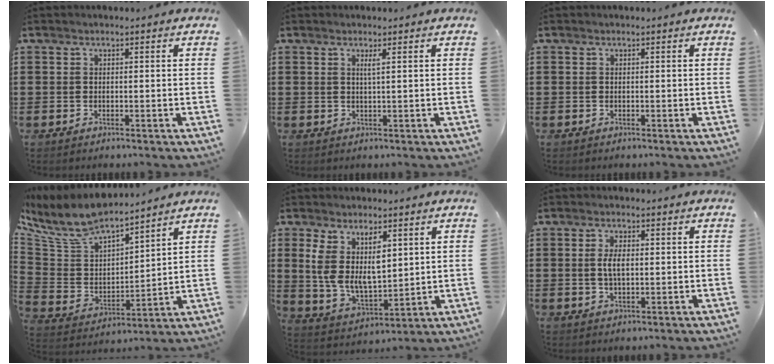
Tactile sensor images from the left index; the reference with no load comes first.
{"total": 1.4, "force": [0.6, -0.1, 1.2], "torque": [-0.025, -0.002, 0.010]}
{"total": 0.0}
{"total": 9.5, "force": [8.4, 2.8, 3.6], "torque": [-0.112, -0.053, 0.149]}
{"total": 8.3, "force": [3.6, 4.1, 6.3], "torque": [-0.131, -0.014, 0.065]}
{"total": 3.1, "force": [0.2, 1.3, 2.8], "torque": [-0.064, 0.002, -0.002]}